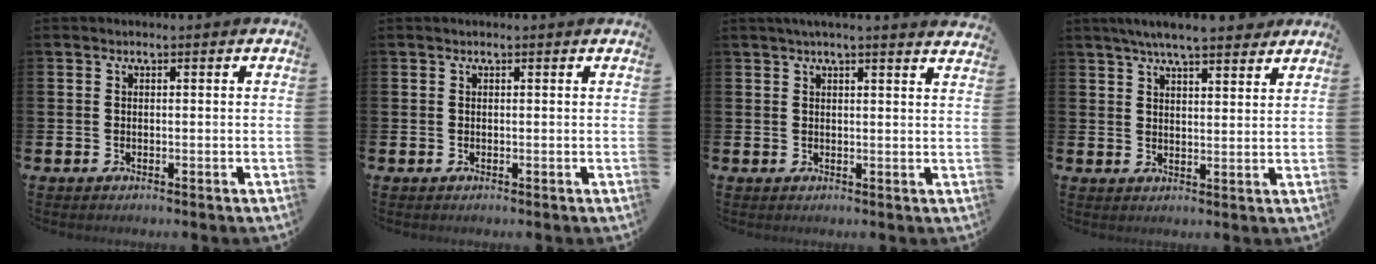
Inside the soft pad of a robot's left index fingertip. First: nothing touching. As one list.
[{"total": 0.0}, {"total": 2.6, "force": [2.5, -0.5, 0.6], "torque": [-0.020, -0.008, 0.046]}, {"total": 6.2, "force": [5.8, 0.6, 2.2], "torque": [-0.042, -0.023, 0.102]}]